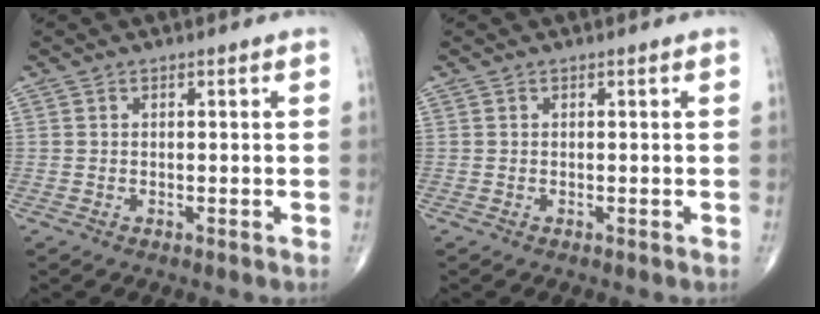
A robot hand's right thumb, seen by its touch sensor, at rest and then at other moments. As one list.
[{"total": 0.0}]